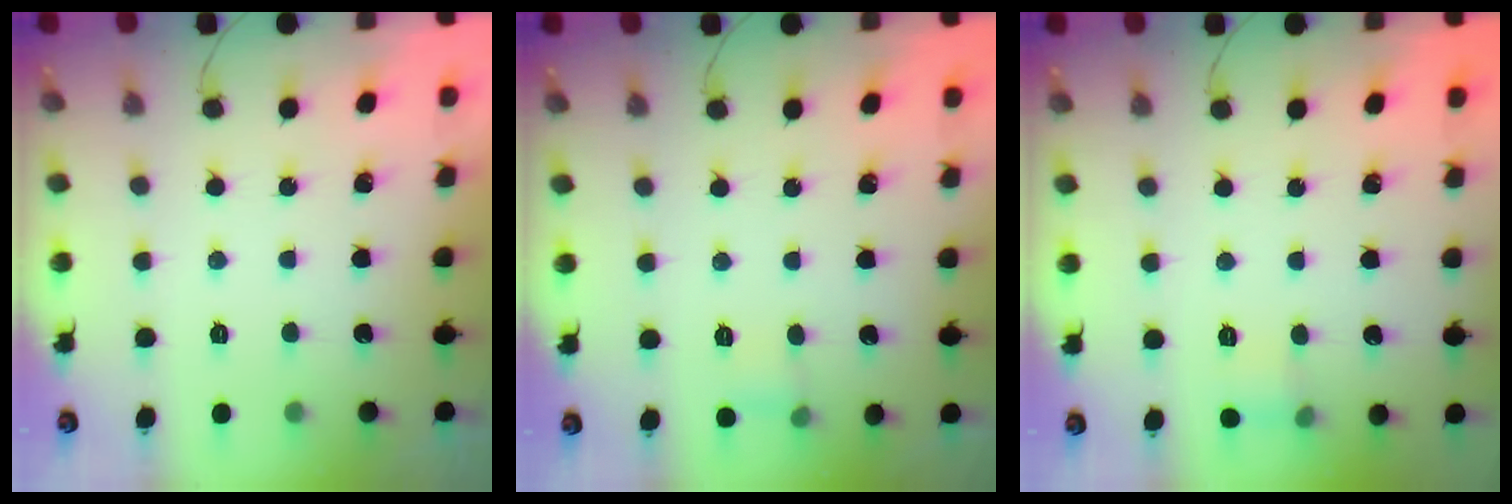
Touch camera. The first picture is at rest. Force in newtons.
{"total": 3.7, "press": 3.5, "slide": 1.1}
{"total": 5.7, "press": 5.4, "slide": 1.8}